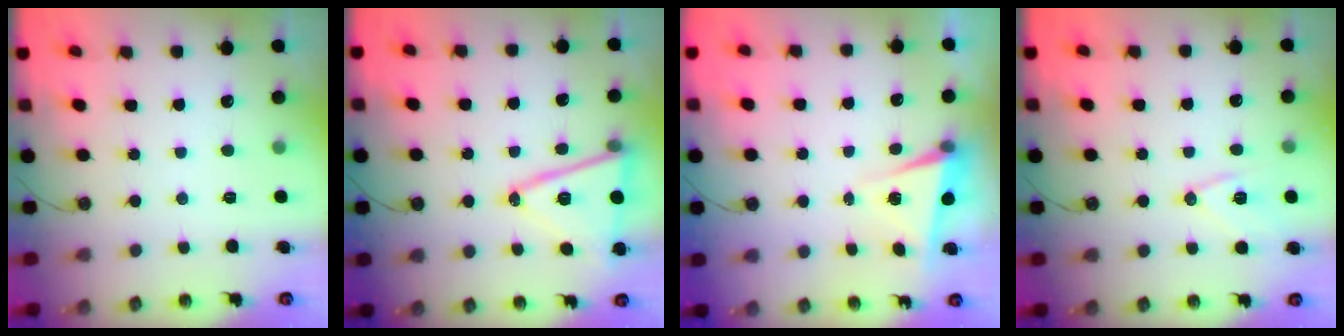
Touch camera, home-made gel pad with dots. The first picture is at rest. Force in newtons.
{"total": 15.7, "press": 15.2, "slide": 3.8}
{"total": 4.6, "press": 4.3, "slide": 1.7}
{"total": 10.3, "press": 9.9, "slide": 2.6}